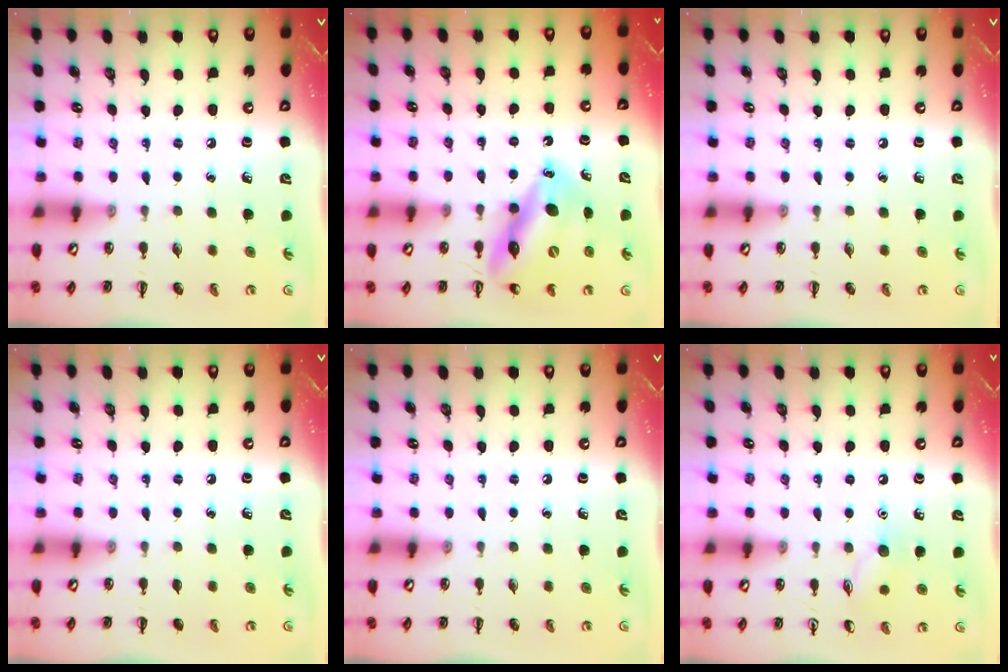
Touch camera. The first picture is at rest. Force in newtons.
{"total": 14.2, "press": 13.6, "slide": 4.3}
{"total": 0.0}
{"total": 0.0}
{"total": 0.0}
{"total": 7.2, "press": 7.2, "slide": 1.0}